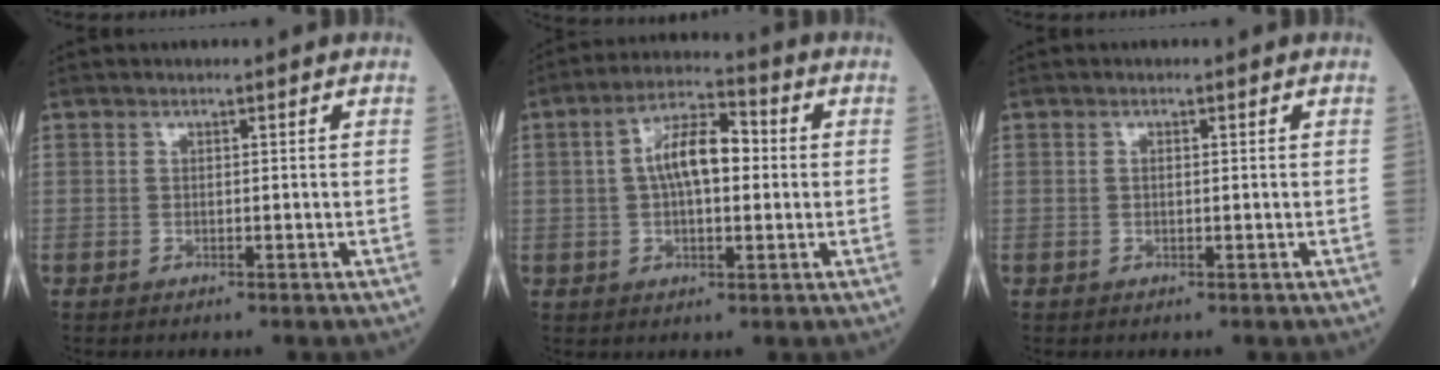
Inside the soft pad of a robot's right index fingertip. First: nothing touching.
{"total": 8.9, "force": [0.9, 3.4, 8.1], "torque": [-0.152, 0.024, 0.011]}
{"total": 0.6, "force": [0.1, 0.2, 0.5], "torque": [-0.012, 0.000, 0.001]}